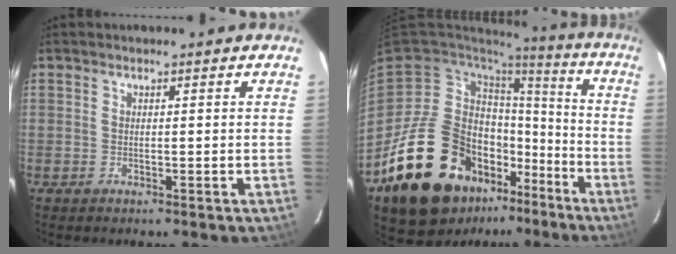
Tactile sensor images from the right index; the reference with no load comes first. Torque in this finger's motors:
{"motor_torque": [0.96, -0.93, 0.18, -0.18]}